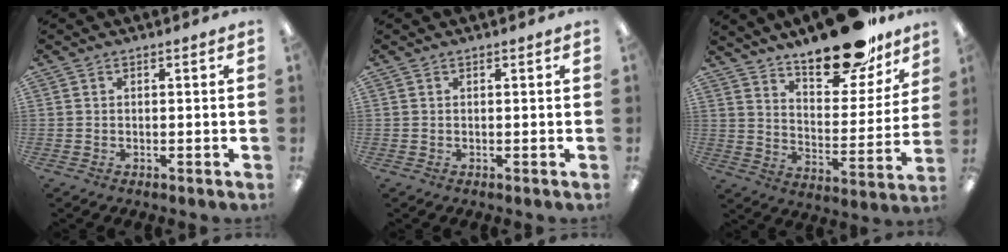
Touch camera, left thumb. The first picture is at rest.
{"total": 0.0}
{"total": 20.9, "force": [16.6, 7.7, 10.0], "torque": [-0.141, -0.112, 0.282]}